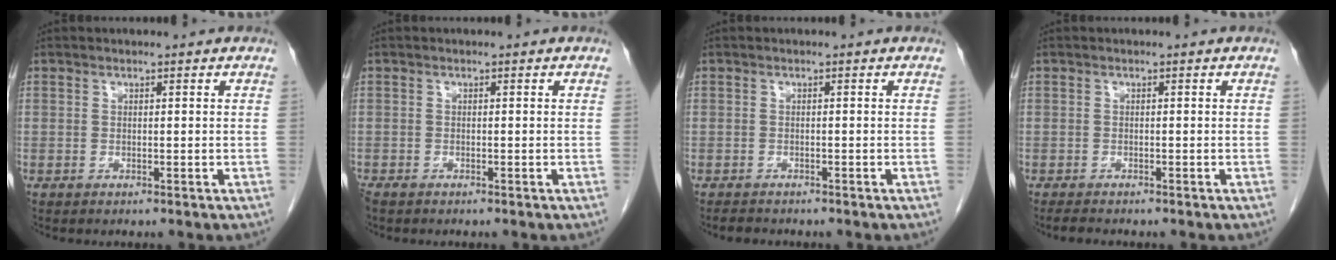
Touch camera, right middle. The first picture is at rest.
{"total": 1.2, "force": [-1.0, 0.5, 0.5], "torque": [-0.014, -0.004, -0.017]}
{"total": 1.8, "force": [-1.6, 0.7, 0.5], "torque": [-0.013, -0.004, -0.022]}
{"total": 1.7, "force": [-1.5, 0.3, 0.7], "torque": [-0.016, -0.005, -0.022]}